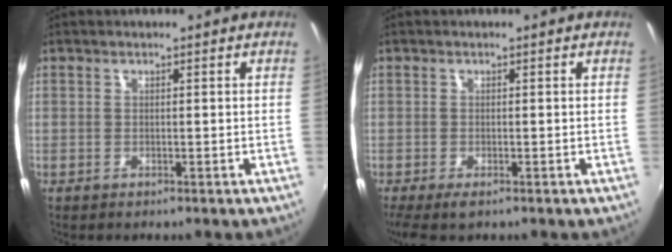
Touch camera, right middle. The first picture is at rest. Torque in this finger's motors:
{"motor_torque": [0.53, -0.51, 0.17, 0.05]}